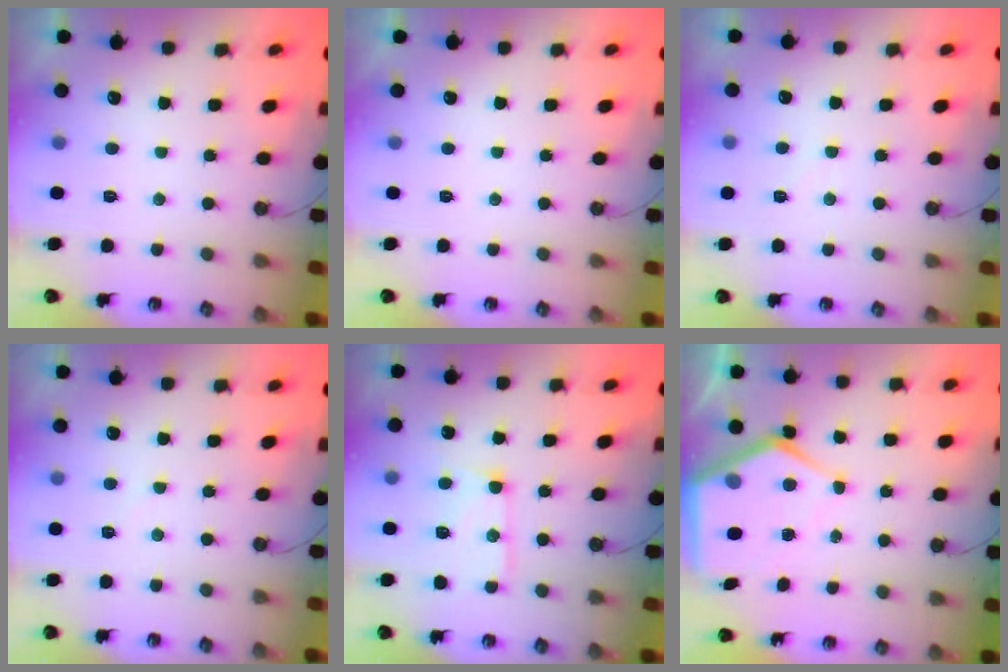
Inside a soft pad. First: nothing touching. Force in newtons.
{"total": 0.0}
{"total": 3.2, "press": 3.2, "slide": 0.4}
{"total": 2.9, "press": 2.9, "slide": 0.5}
{"total": 13.3, "press": 13.2, "slide": 1.2}
{"total": 10.1, "press": 10.0, "slide": 1.0}